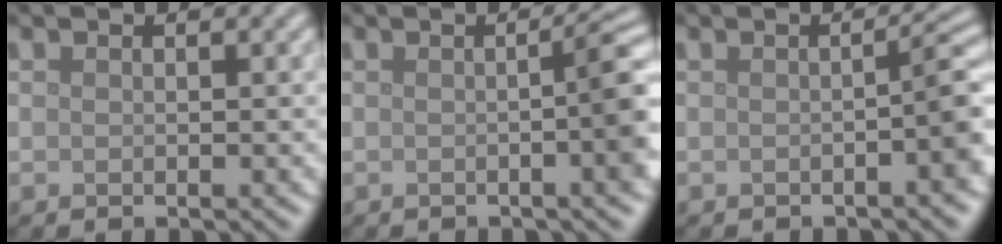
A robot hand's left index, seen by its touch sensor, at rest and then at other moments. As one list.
[{"total": 4.6, "force": [-0.2, 1.0, 4.5], "torque": [-0.046, 0.009, -0.008]}, {"total": 2.9, "force": [-0.5, 0.6, 2.8], "torque": [-0.028, 0.013, -0.012]}]